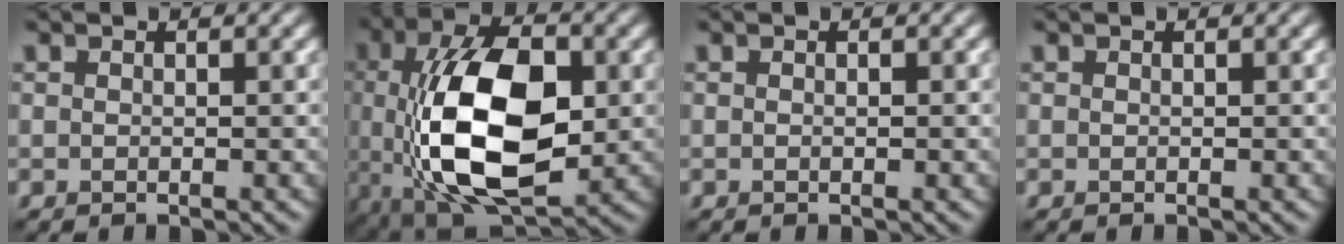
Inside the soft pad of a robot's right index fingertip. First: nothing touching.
{"total": 12.3, "force": [-0.6, 6.2, 10.6], "torque": [-0.192, -0.009, -0.008]}
{"total": 0.0}
{"total": 0.0}